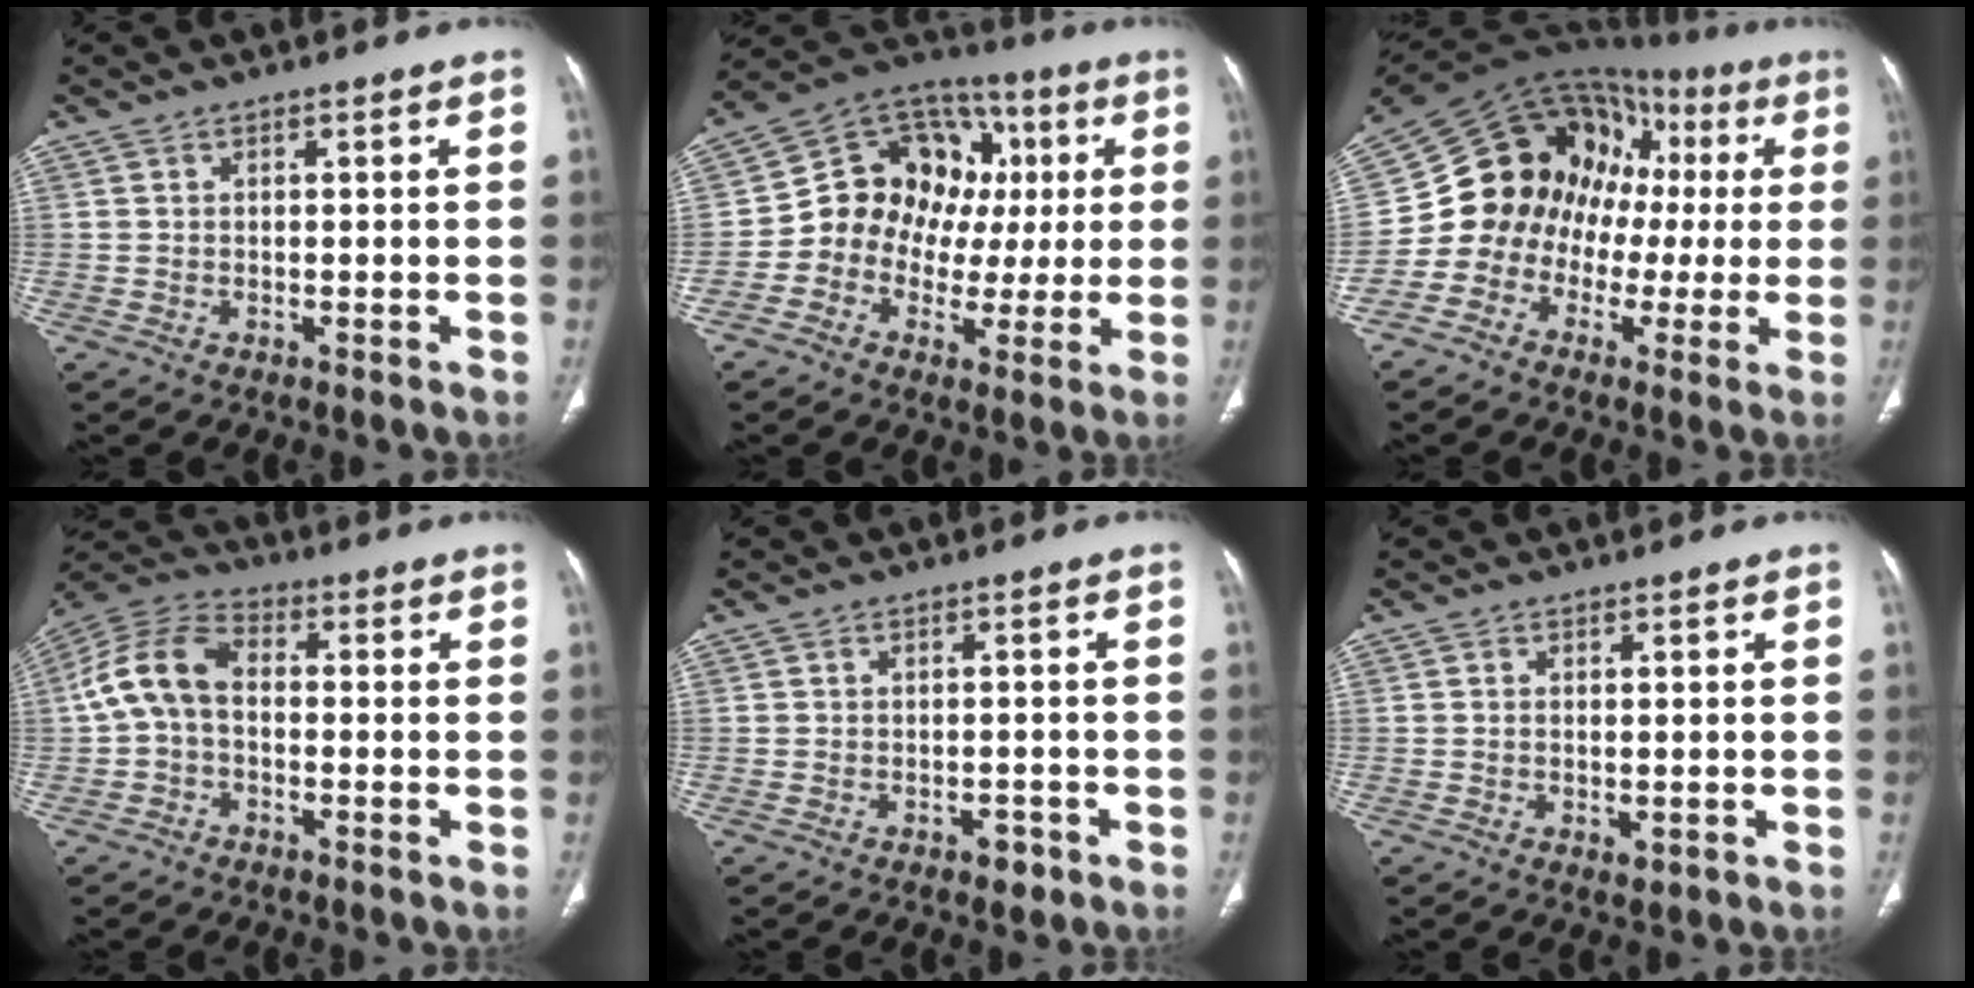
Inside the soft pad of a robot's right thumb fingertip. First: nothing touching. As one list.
[{"total": 17.0, "force": [0.8, 14.5, 8.8], "torque": [-0.075, 0.050, 0.010]}, {"total": 16.1, "force": [-1.3, 14.1, 7.5], "torque": [-0.065, 0.084, -0.031]}, {"total": 10.0, "force": [-0.3, 6.6, 7.5], "torque": [-0.147, 0.031, -0.020]}, {"total": 2.0, "force": [-1.2, 1.2, 1.0], "torque": [-0.005, 0.007, -0.013]}, {"total": 1.4, "force": [-0.3, 0.8, 1.1], "torque": [-0.024, -0.005, -0.003]}]